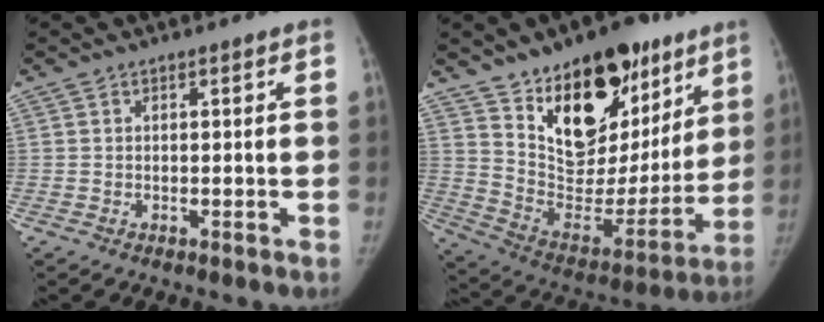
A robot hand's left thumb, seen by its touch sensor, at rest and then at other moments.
{"total": 25.5, "force": [15.3, 13.8, 15.1], "torque": [-0.178, -0.065, 0.250]}